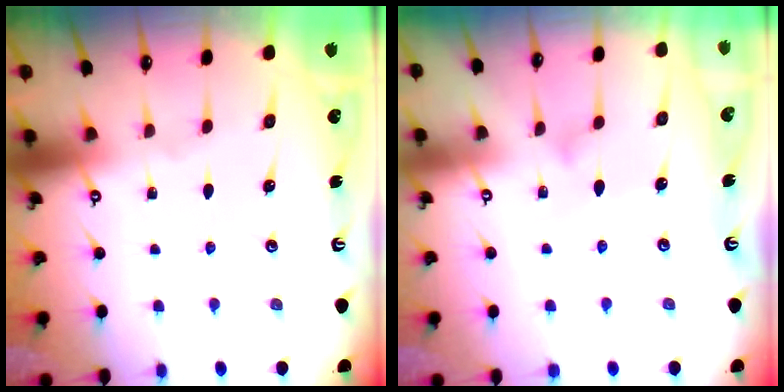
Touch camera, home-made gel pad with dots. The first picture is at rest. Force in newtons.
{"total": 6.2, "press": 6.2, "slide": 0.3}